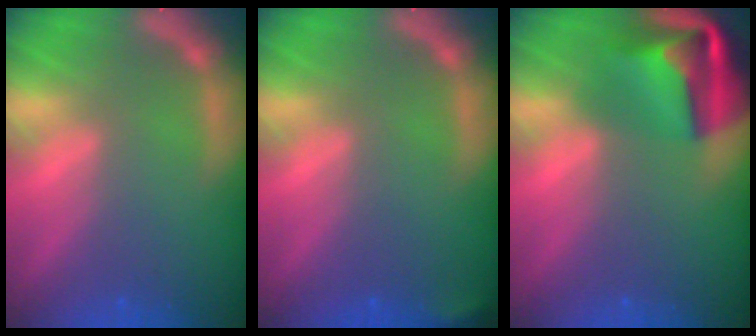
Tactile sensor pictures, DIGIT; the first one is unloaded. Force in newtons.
{"total": 1.4}
{"total": 8.9}